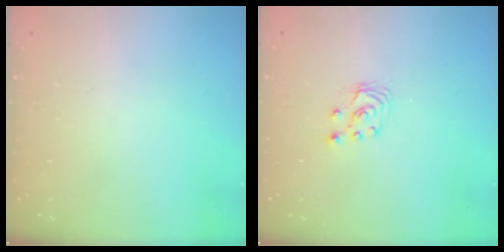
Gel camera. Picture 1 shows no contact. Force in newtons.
{"total": 3.9, "press": 3.9, "slide": 0.4}